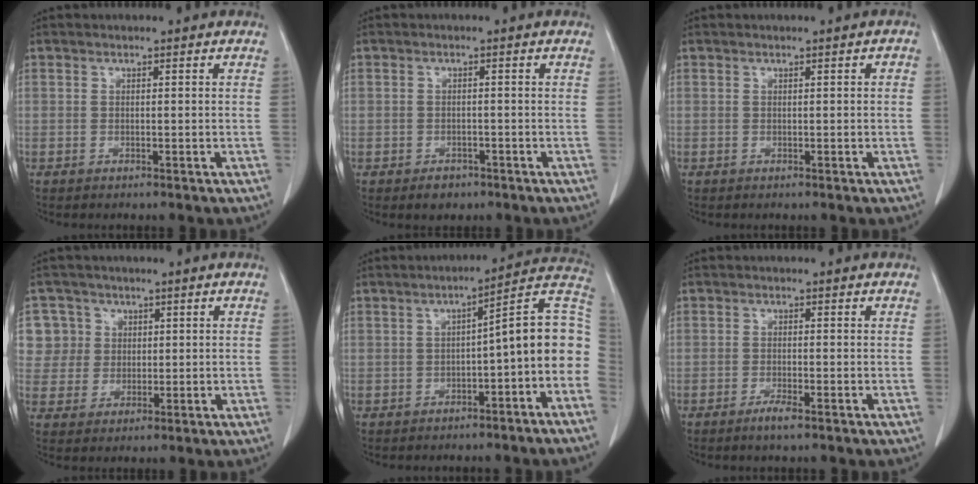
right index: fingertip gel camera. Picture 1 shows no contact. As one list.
[{"total": 2.4, "force": [-1.5, 1.8, 0.7], "torque": [-0.008, 0.003, -0.016]}, {"total": 0.8, "force": [0.1, 0.2, 0.7], "torque": [-0.009, 0.003, 0.003]}, {"total": 6.5, "force": [1.9, 6.2, 0.1], "torque": [0.008, 0.017, 0.044]}, {"total": 10.9, "force": [-2.6, 1.9, 10.4], "torque": [-0.125, 0.043, -0.037]}, {"total": 2.0, "force": [-1.3, 0.0, 1.5], "torque": [-0.029, -0.003, -0.025]}]